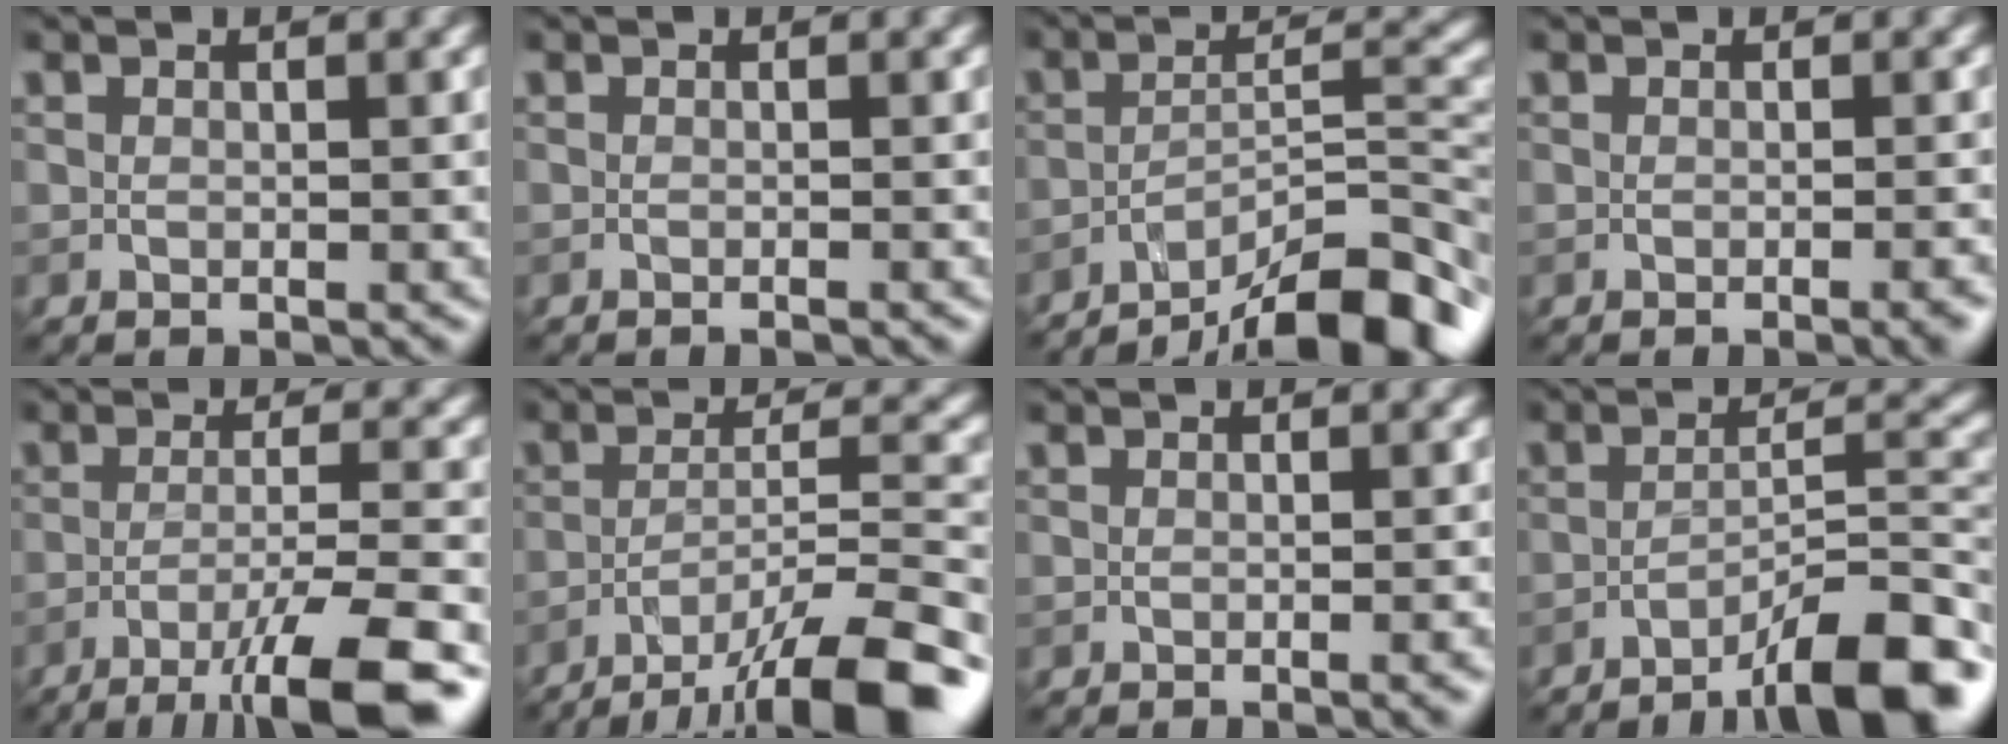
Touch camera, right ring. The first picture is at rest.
{"total": 0.9, "force": [-0.4, 0.3, 0.7], "torque": [-0.004, -0.007, -0.016]}
{"total": 11.7, "force": [-8.9, 2.7, 7.2], "torque": [-0.096, 0.014, -0.140]}
{"total": 2.0, "force": [-1.0, 0.5, 1.7], "torque": [-0.011, 0.000, -0.014]}
{"total": 9.4, "force": [-5.7, 1.6, 7.2], "torque": [-0.102, 0.003, -0.096]}
{"total": 12.1, "force": [-8.6, 2.5, 8.2], "torque": [-0.126, 0.007, -0.135]}
{"total": 1.2, "force": [-0.5, 0.3, 1.0], "torque": [-0.008, -0.002, -0.009]}
{"total": 9.4, "force": [-6.2, 1.9, 6.8], "torque": [-0.090, 0.011, -0.099]}